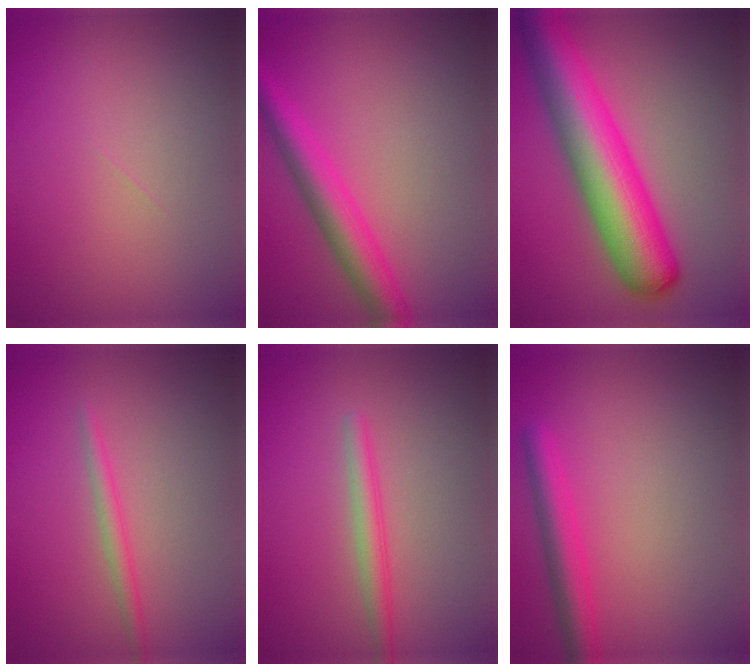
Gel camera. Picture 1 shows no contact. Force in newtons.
{"total": 4.5, "press": 4.5, "slide": 0.2}
{"total": 10.4, "press": 10.4, "slide": 0.2}
{"total": 1.5, "press": 1.5, "slide": 0.1}
{"total": 2.1, "press": 2.1, "slide": 0.2}
{"total": 3.2, "press": 3.2, "slide": 0.2}